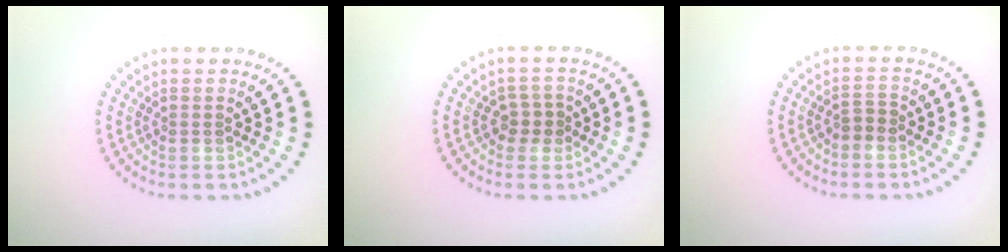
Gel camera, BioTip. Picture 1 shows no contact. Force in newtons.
{"total": 1.6, "press": 1.4, "slide": 0.9}
{"total": 1.3, "press": 1.0, "slide": 0.8}